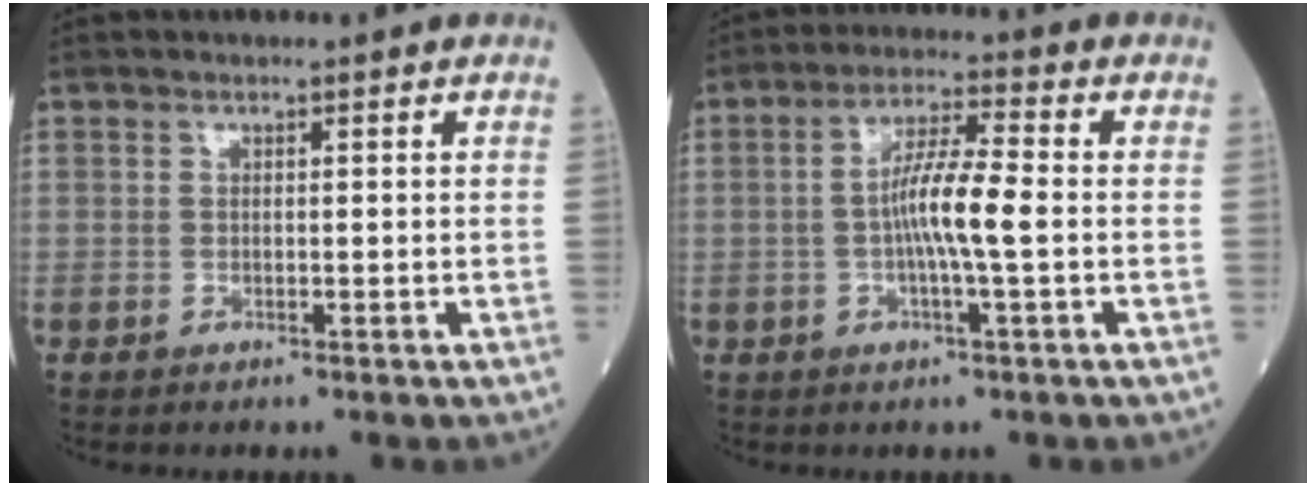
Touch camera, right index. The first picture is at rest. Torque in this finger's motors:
{"motor_torque": [1.36, -0.19, 0.64, 0.18]}